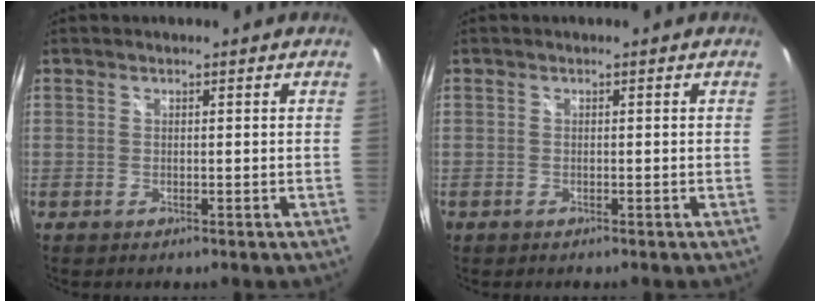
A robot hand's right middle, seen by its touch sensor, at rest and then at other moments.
{"total": 0.5, "force": [-0.3, 0.4, 0.0], "torque": [-0.002, -0.003, -0.007]}